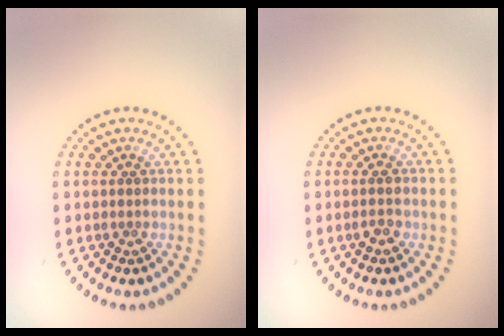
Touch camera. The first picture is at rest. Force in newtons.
{"total": 1.5, "press": 1.5, "slide": 0.2}